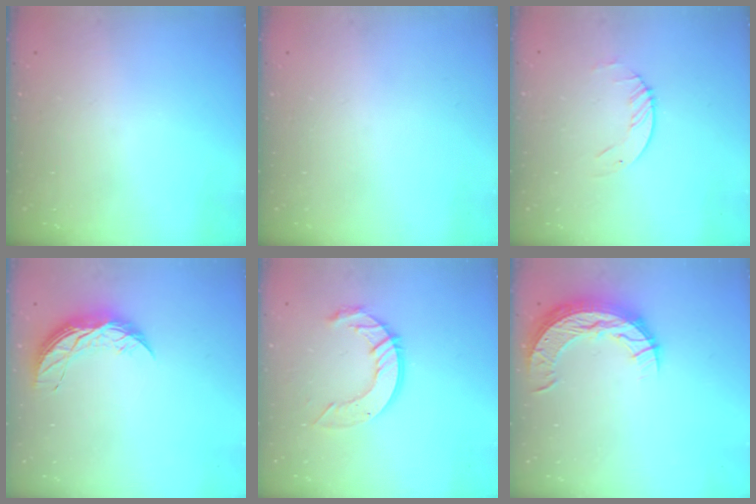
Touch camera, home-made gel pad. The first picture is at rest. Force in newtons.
{"total": 0.0}
{"total": 1.7, "press": 1.7, "slide": 0.2}
{"total": 8.1, "press": 8.0, "slide": 0.5}
{"total": 11.1, "press": 11.1, "slide": 1.0}
{"total": 12.2, "press": 12.2, "slide": 0.9}